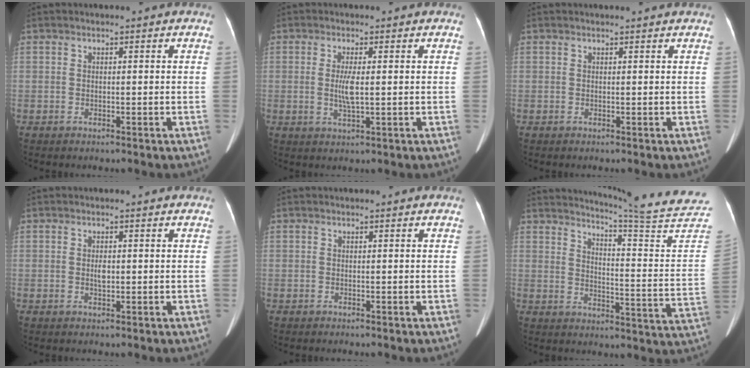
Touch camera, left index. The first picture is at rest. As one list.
[{"total": 3.2, "force": [0.1, 0.5, 3.2], "torque": [-0.067, -0.005, 0.004]}, {"total": 1.7, "force": [1.7, -0.1, 0.4], "torque": [-0.011, 0.007, 0.019]}, {"total": 1.3, "force": [0.0, 0.5, 1.2], "torque": [-0.023, 0.000, 0.004]}, {"total": 0.0}, {"total": 20.8, "force": [19.5, -3.4, 6.3], "torque": [-0.108, -0.146, 0.232]}]